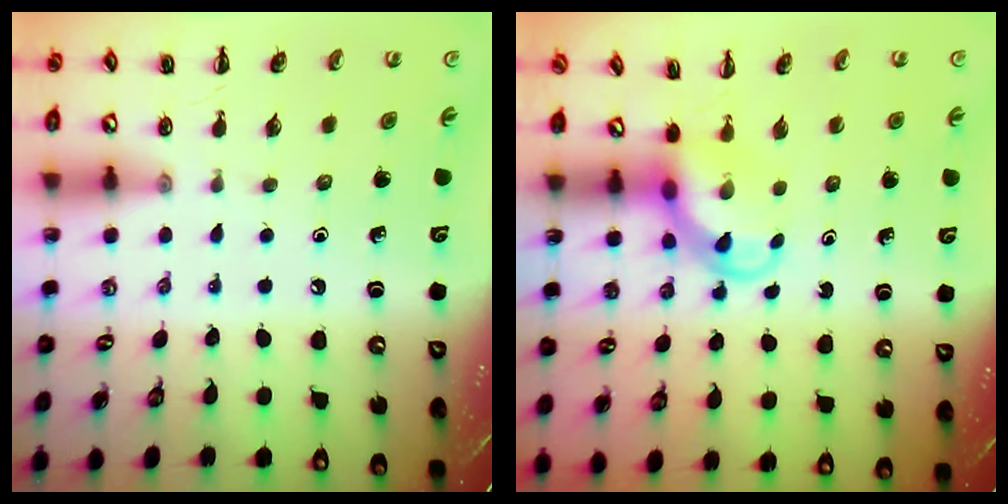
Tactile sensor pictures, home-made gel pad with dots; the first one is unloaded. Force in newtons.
{"total": 3.7, "press": 3.6, "slide": 0.8}